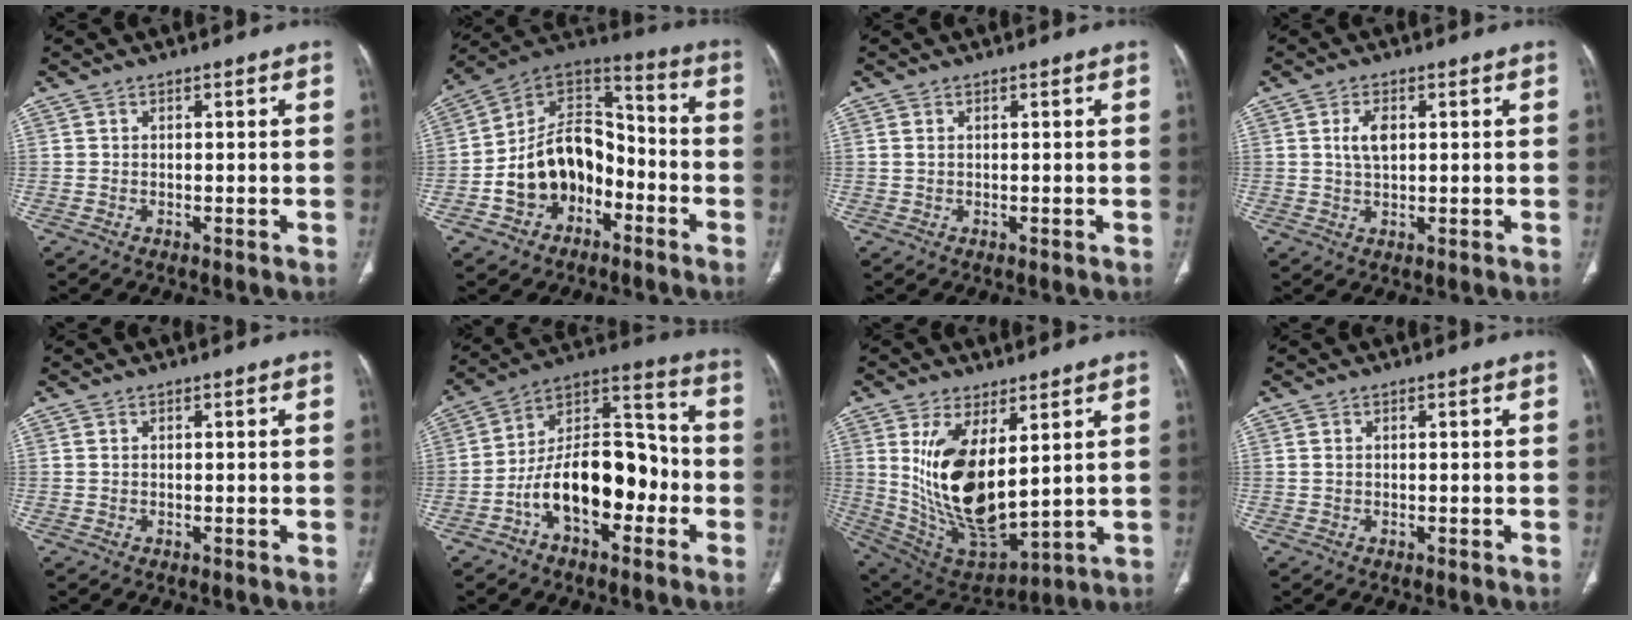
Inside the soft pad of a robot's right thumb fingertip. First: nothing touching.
{"total": 16.5, "force": [-5.6, 12.0, 9.9], "torque": [-0.126, 0.076, -0.098]}
{"total": 1.0, "force": [0.4, 0.6, 0.7], "torque": [-0.020, 0.006, 0.014]}
{"total": 3.9, "force": [1.0, 2.1, 3.2], "torque": [-0.060, -0.001, 0.019]}
{"total": 0.6, "force": [0.2, 0.3, 0.4], "torque": [-0.010, 0.007, 0.007]}
{"total": 18.6, "force": [-5.4, 10.5, 14.4], "torque": [-0.205, 0.062, -0.092]}
{"total": 18.1, "force": [4.3, 8.4, 15.5], "torque": [-0.280, -0.036, 0.109]}
{"total": 0.8, "force": [0.3, 0.5, 0.6], "torque": [-0.016, 0.006, 0.011]}